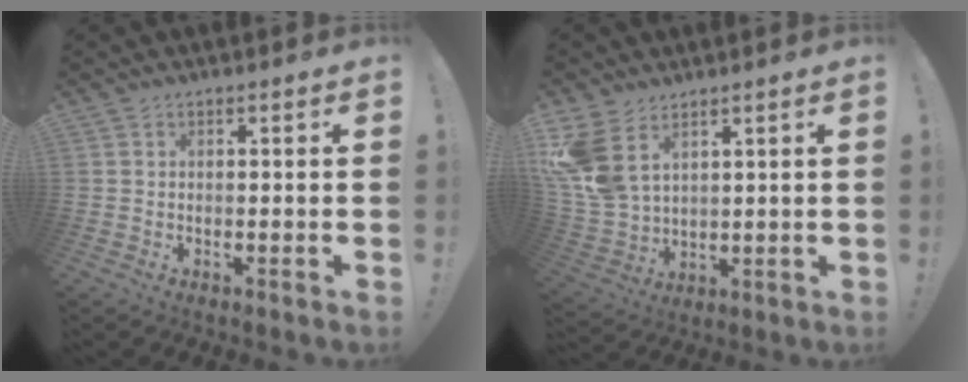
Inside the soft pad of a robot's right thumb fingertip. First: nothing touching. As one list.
[{"total": 11.5, "force": [5.6, 7.3, 6.9], "torque": [-0.140, -0.029, 0.113]}]